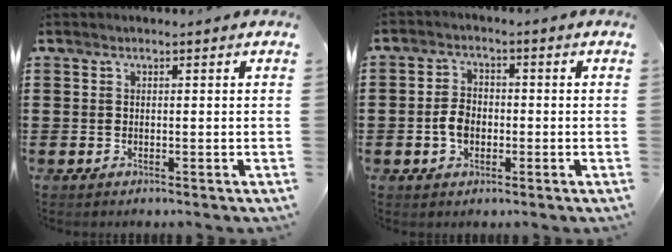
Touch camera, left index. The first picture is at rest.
{"total": 3.9, "force": [-0.9, 2.7, 2.6], "torque": [-0.065, 0.000, -0.021]}